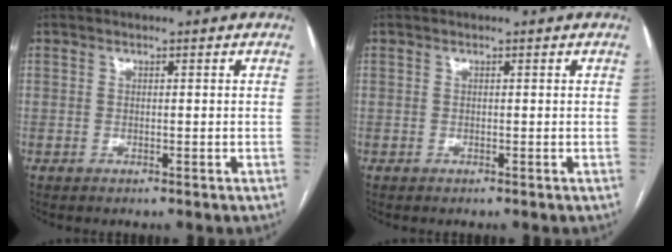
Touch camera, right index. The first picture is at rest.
{"total": 0.0}